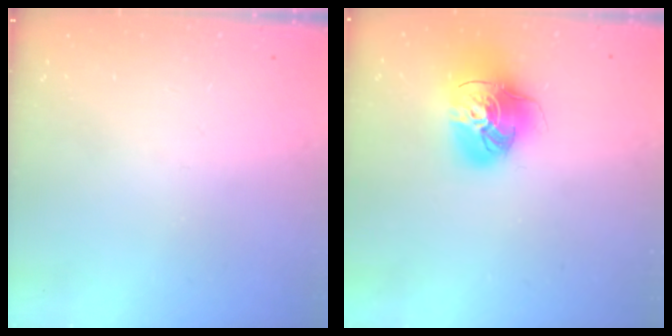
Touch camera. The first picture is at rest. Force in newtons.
{"total": 15.8, "press": 15.7, "slide": 1.6}